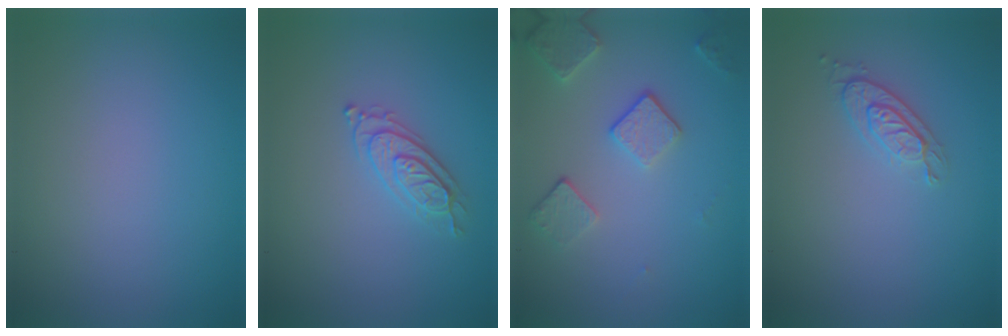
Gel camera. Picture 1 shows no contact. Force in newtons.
{"total": 2.2, "press": 2.2, "slide": 0.4}
{"total": 3.6, "press": 2.9, "slide": 2.2}
{"total": 2.1, "press": 1.9, "slide": 0.8}